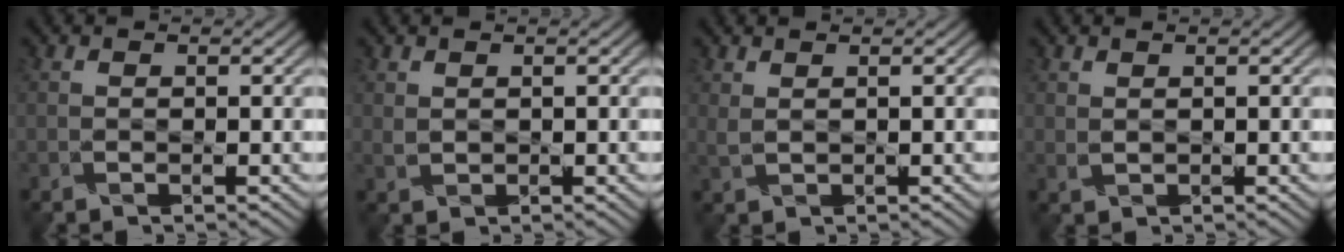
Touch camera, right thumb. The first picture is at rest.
{"total": 1.4, "force": [1.2, 0.4, -0.5], "torque": [0.005, -0.001, 0.027]}
{"total": 1.3, "force": [1.2, 0.4, 0.4], "torque": [-0.018, 0.001, 0.028]}
{"total": 1.0, "force": [1.0, 0.2, -0.3], "torque": [0.002, 0.000, 0.023]}